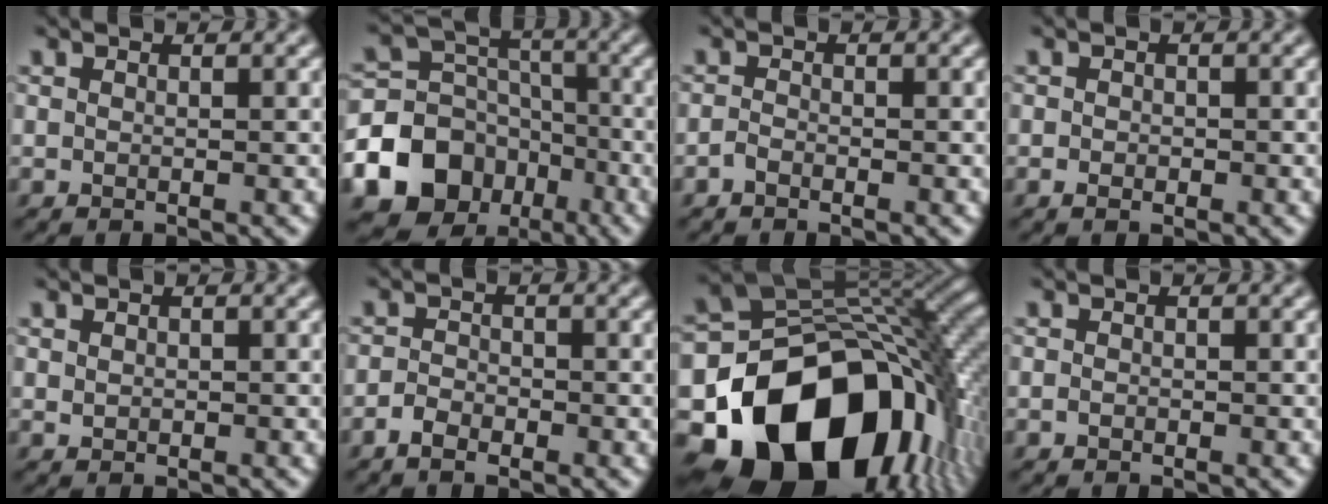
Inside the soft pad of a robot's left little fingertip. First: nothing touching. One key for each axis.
{"total": 17.8, "fx": -8.6, "fy": 14.8, "fz": 5.0, "tx": -0.119, "ty": -0.050, "tz": -0.157}
{"total": 0.9, "fx": -0.7, "fy": 0.5, "fz": 0.4, "tx": -0.011, "ty": 0.001, "tz": -0.015}
{"total": 1.0, "fx": -0.4, "fy": 0.8, "fz": 0.6, "tx": -0.008, "ty": -0.003, "tz": -0.008}
{"total": 0.5, "fx": 0.2, "fy": 0.4, "fz": 0.2, "tx": -0.005, "ty": -0.002, "tz": 0.007}
{"total": 2.0, "fx": -1.3, "fy": 1.1, "fz": 1.0, "tx": -0.015, "ty": 0.004, "tz": -0.028}
{"total": 18.5, "fx": -7.7, "fy": 12.6, "fz": 11.1, "tx": -0.192, "ty": -0.032, "tz": -0.118}
{"total": 0.5, "fx": -0.2, "fy": 0.4, "fz": 0.2, "tx": -0.003, "ty": -0.002, "tz": -0.005}